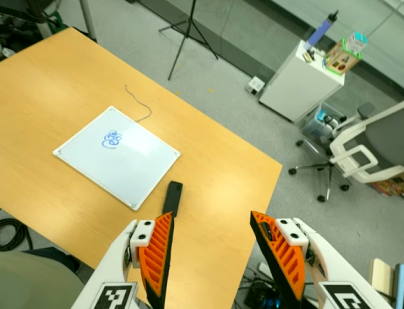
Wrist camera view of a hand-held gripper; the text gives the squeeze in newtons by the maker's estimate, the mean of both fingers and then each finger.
{"total": 0.0}